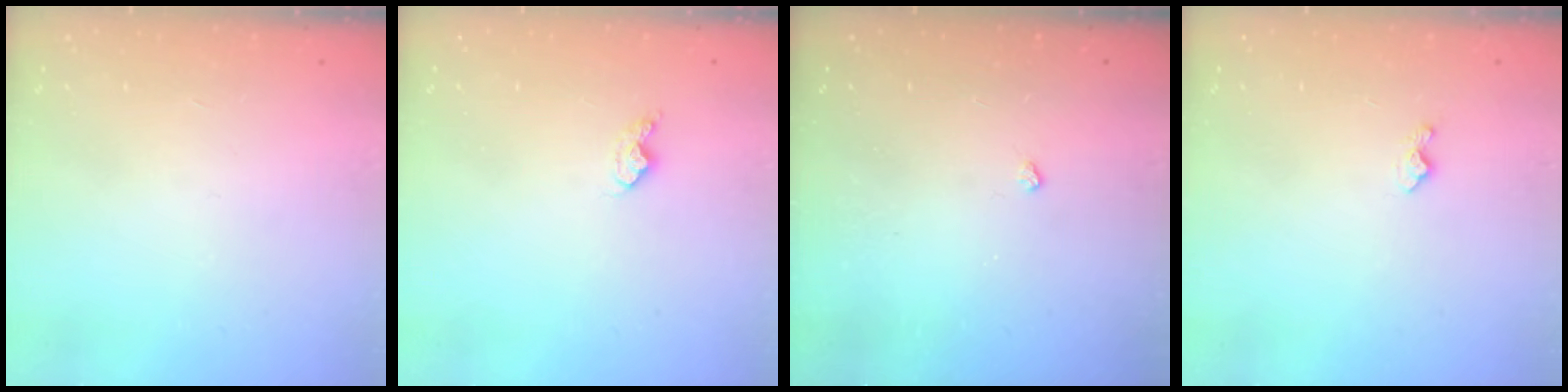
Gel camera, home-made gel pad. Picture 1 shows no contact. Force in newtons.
{"total": 6.4, "press": 6.3, "slide": 0.8}
{"total": 3.0, "press": 2.9, "slide": 0.4}
{"total": 3.7, "press": 3.7, "slide": 0.4}